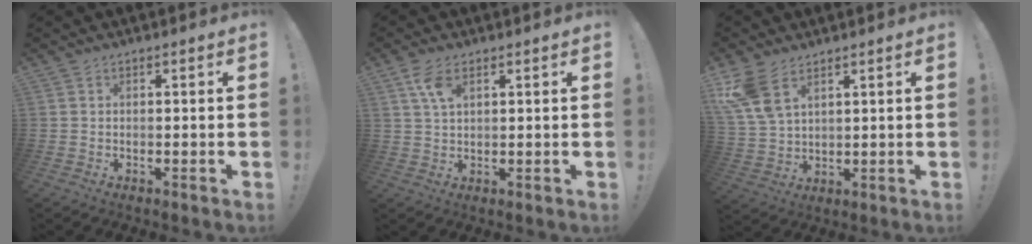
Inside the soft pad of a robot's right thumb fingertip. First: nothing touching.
{"total": 5.7, "force": [2.9, 2.7, 4.1], "torque": [-0.077, -0.011, 0.050]}
{"total": 9.6, "force": [5.9, 5.1, 5.6], "torque": [-0.115, -0.028, 0.116]}